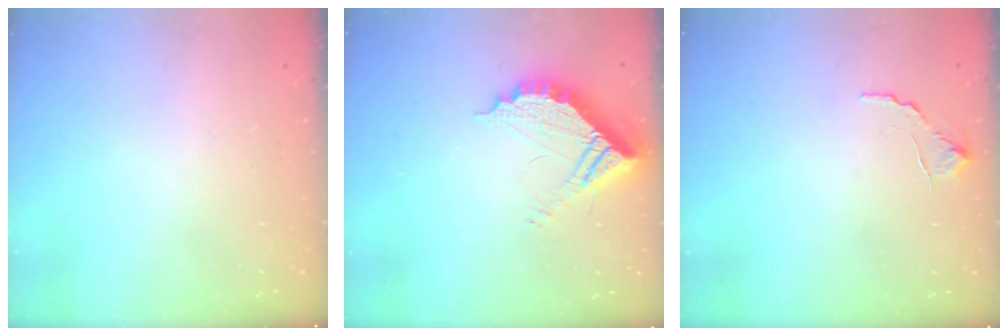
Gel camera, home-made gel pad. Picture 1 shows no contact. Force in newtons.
{"total": 12.3, "press": 12.2, "slide": 0.9}
{"total": 6.1, "press": 6.1, "slide": 0.5}